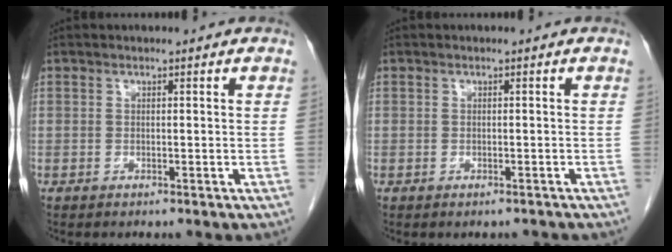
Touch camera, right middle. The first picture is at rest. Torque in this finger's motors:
{"motor_torque": [0.17, -0.16, 0.01, 0.00]}